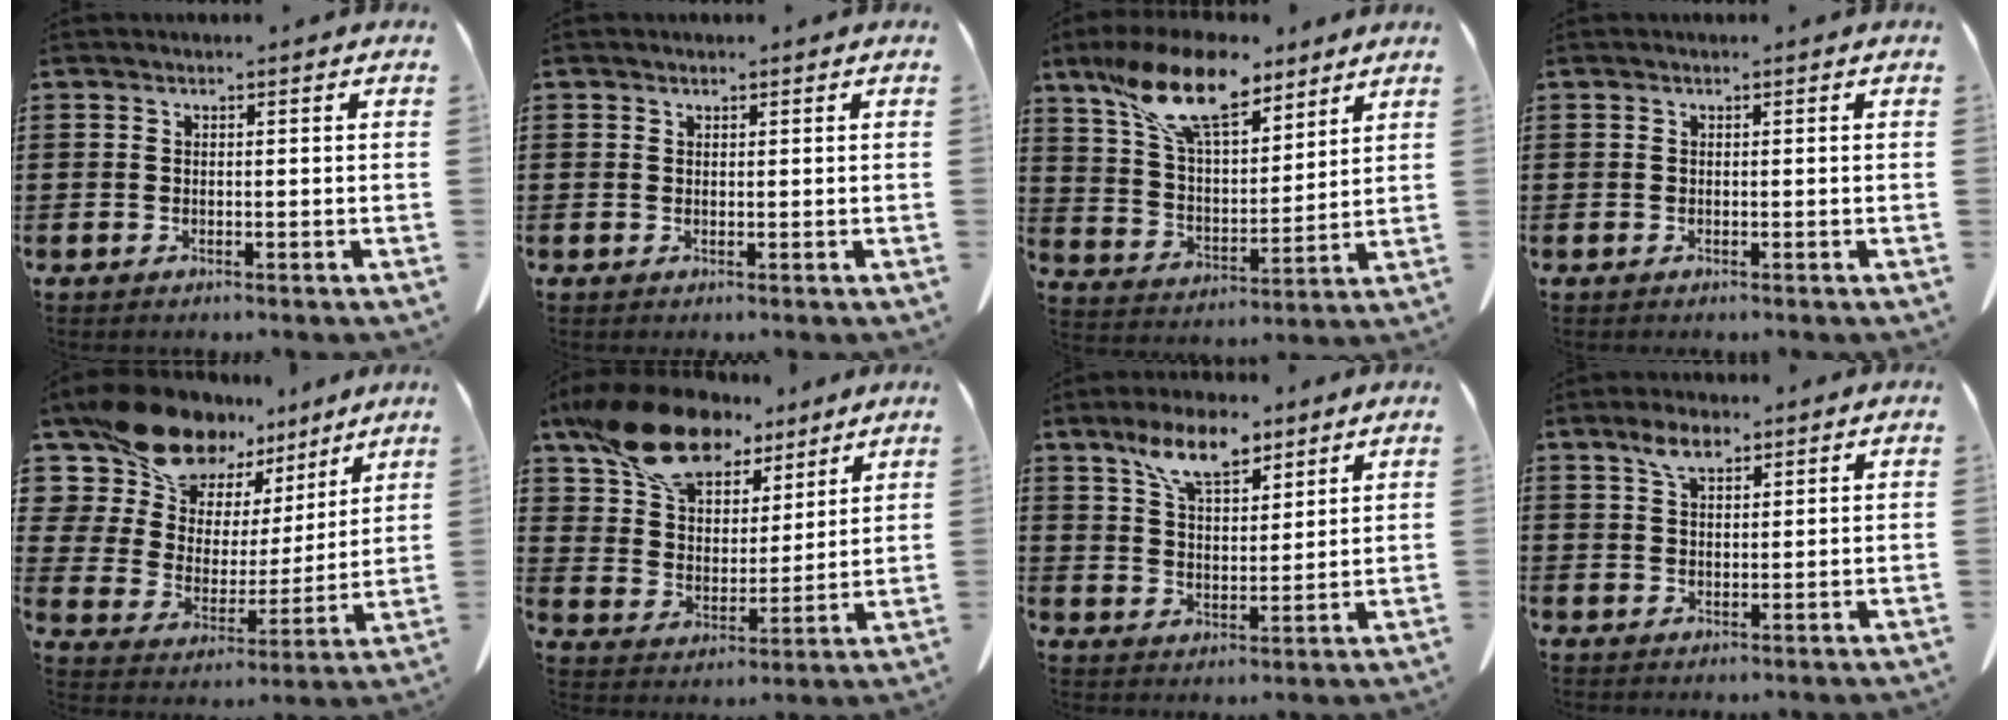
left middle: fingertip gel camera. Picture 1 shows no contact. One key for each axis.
{"total": 0.9, "fx": 0.7, "fy": 0.5, "fz": 0.0, "tx": -0.003, "ty": 0.000, "tz": 0.015}
{"total": 14.3, "fx": 9.8, "fy": 5.3, "fz": 9.0, "tx": -0.198, "ty": -0.025, "tz": 0.176}
{"total": 0.0}
{"total": 14.7, "fx": 12.4, "fy": 7.1, "fz": 3.4, "tx": -0.116, "ty": -0.088, "tz": 0.226}
{"total": 15.0, "fx": 11.5, "fy": 6.9, "fz": 6.8, "tx": -0.166, "ty": -0.043, "tz": 0.215}
{"total": 9.0, "fx": 6.5, "fy": 3.5, "fz": 5.1, "tx": -0.111, "ty": -0.009, "tz": 0.118}
{"total": 4.8, "fx": 3.1, "fy": 2.0, "fz": 3.0, "tx": -0.066, "ty": 0.005, "tz": 0.057}